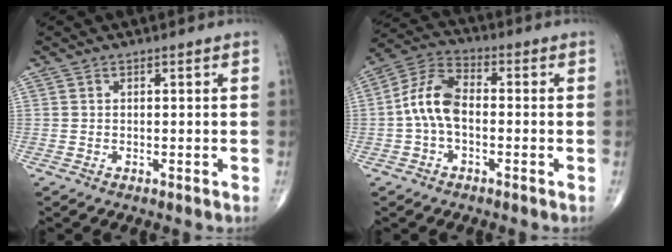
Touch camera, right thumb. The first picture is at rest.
{"total": 8.9, "force": [-1.0, 5.1, 7.3], "torque": [-0.142, 0.031, -0.029]}